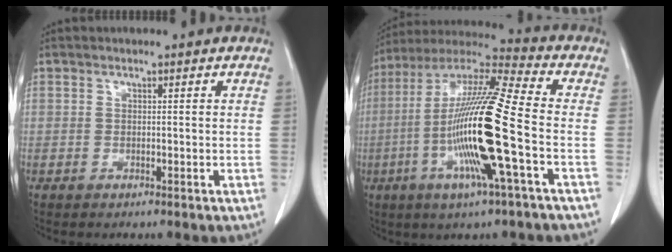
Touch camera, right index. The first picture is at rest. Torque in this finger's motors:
{"motor_torque": [2.14, 0.00, 1.05, 0.21]}